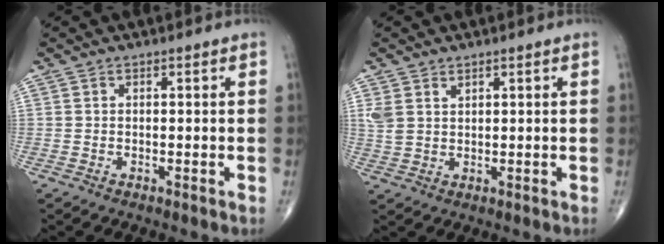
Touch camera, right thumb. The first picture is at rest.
{"total": 3.2, "force": [1.8, 2.0, 1.7], "torque": [-0.033, -0.004, 0.047]}